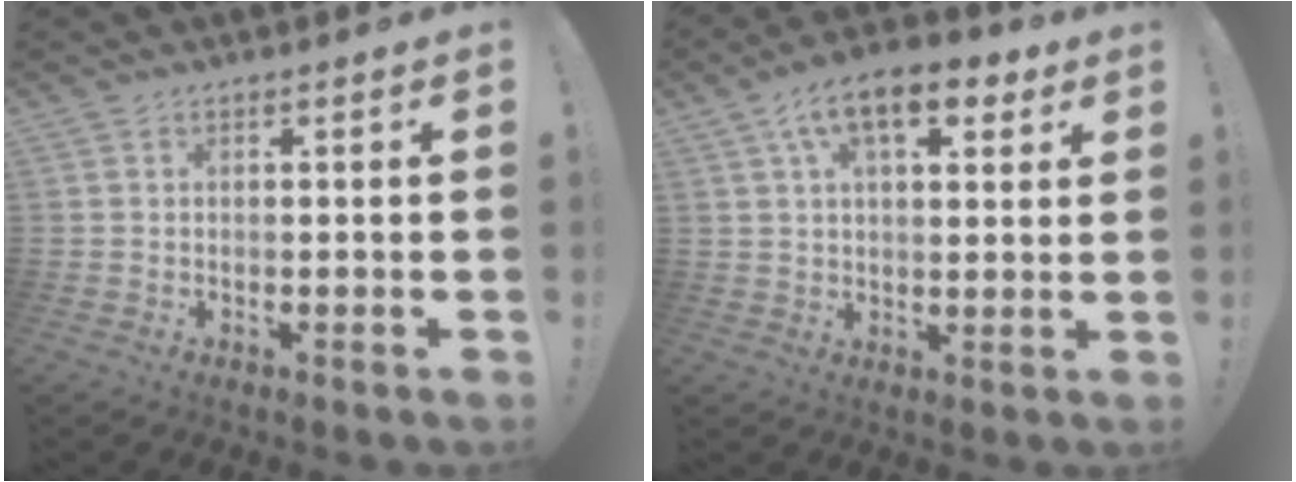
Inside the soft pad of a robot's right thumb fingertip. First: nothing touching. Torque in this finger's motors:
{"motor_torque": [0.70, 3.12, 0.63, -0.12, 0.04]}